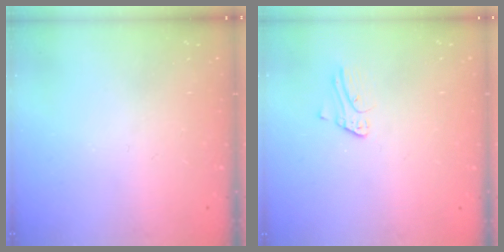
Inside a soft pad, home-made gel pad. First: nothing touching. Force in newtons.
{"total": 2.7, "press": 2.7, "slide": 0.3}